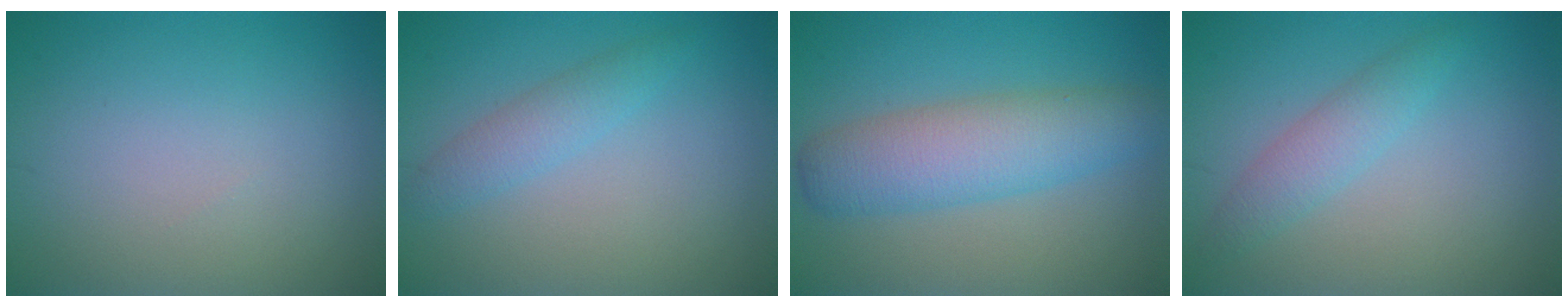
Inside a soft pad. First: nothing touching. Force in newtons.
{"total": 2.2, "press": 2.2, "slide": 0.1}
{"total": 5.8, "press": 5.8, "slide": 0.3}
{"total": 2.4, "press": 2.4, "slide": 0.1}